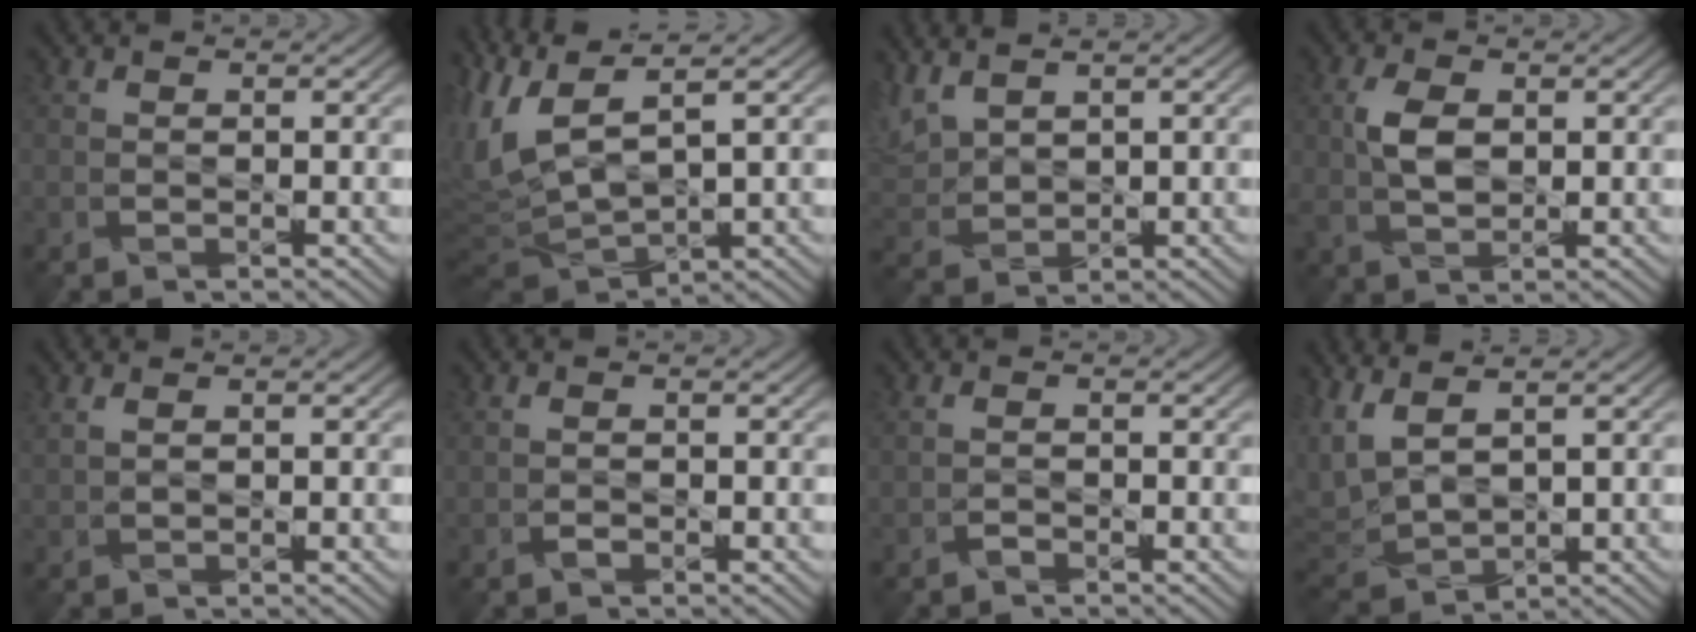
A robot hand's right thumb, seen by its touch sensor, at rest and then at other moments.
{"total": 10.3, "force": [1.9, 3.6, 9.5], "torque": [-0.236, -0.001, 0.049]}
{"total": 5.9, "force": [3.9, 2.8, 3.4], "torque": [-0.107, 0.012, 0.084]}
{"total": 4.4, "force": [0.8, 2.4, 3.6], "torque": [-0.086, 0.002, 0.016]}
{"total": 1.4, "force": [0.9, 0.3, 1.0], "torque": [-0.032, 0.002, 0.023]}
{"total": 0.8, "force": [-0.4, 0.4, 0.5], "torque": [-0.012, 0.001, -0.008]}
{"total": 0.7, "force": [-0.6, 0.3, 0.3], "torque": [-0.006, 0.002, -0.012]}
{"total": 6.8, "force": [2.5, 3.0, 5.6], "torque": [-0.165, 0.000, 0.049]}